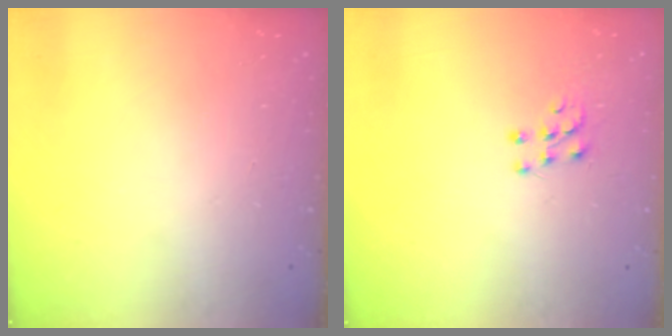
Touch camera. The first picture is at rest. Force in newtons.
{"total": 6.0, "press": 5.9, "slide": 0.4}